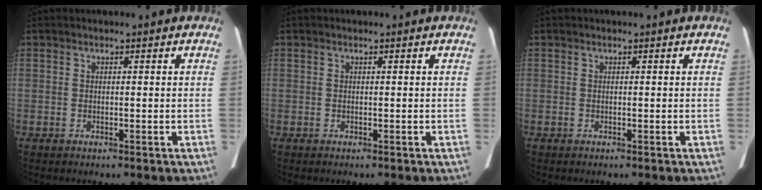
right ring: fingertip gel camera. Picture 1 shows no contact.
{"total": 0.0}
{"total": 0.0}